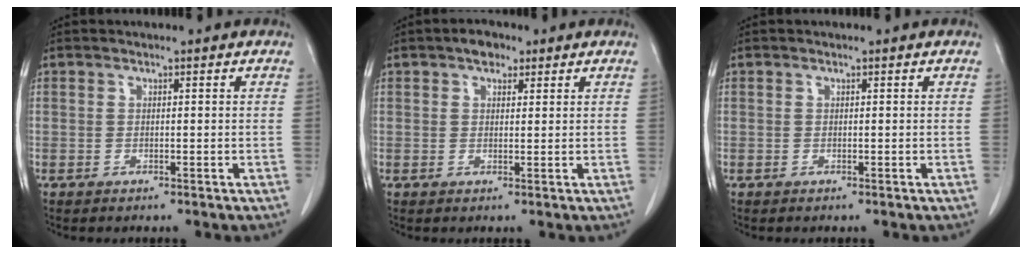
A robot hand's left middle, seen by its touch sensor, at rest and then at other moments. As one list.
[{"total": 2.7, "force": [1.7, 1.5, 1.4], "torque": [-0.025, 0.009, 0.027]}, {"total": 0.0}]